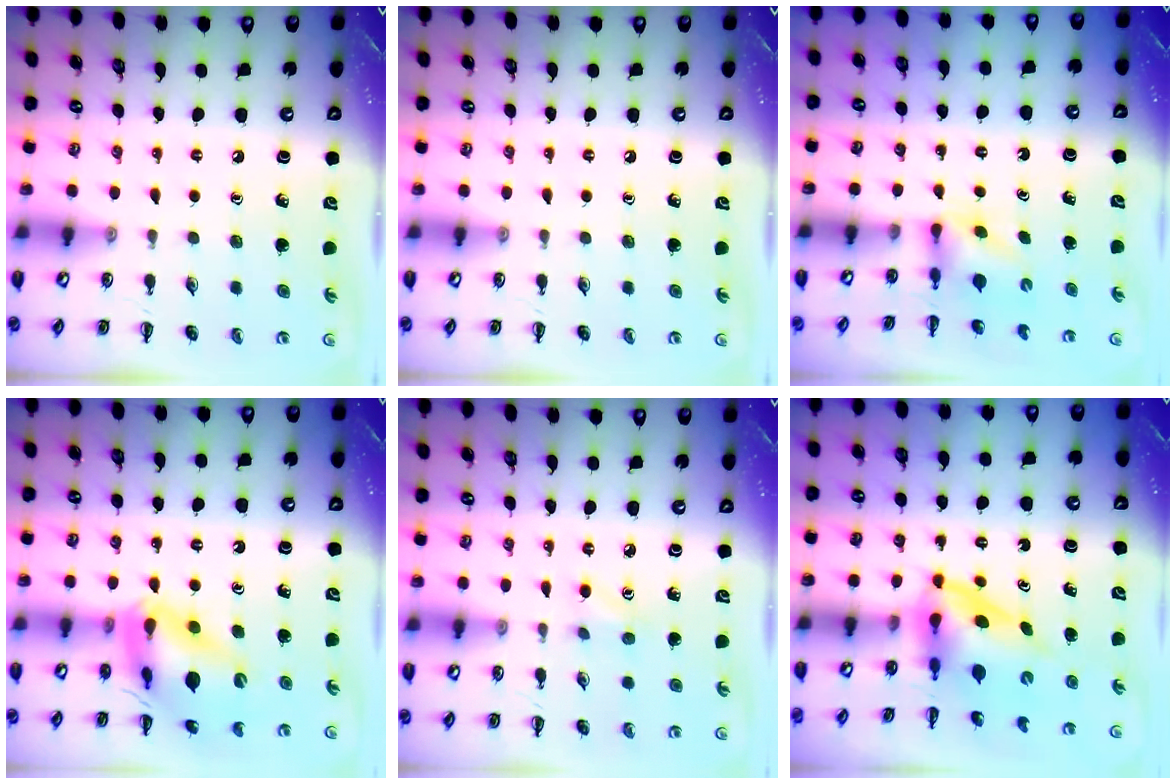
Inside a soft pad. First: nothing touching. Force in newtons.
{"total": 0.0}
{"total": 2.7, "press": 2.5, "slide": 1.0}
{"total": 14.9, "press": 14.7, "slide": 2.4}
{"total": 3.4, "press": 3.3, "slide": 1.0}
{"total": 3.7, "press": 3.7, "slide": 0.6}